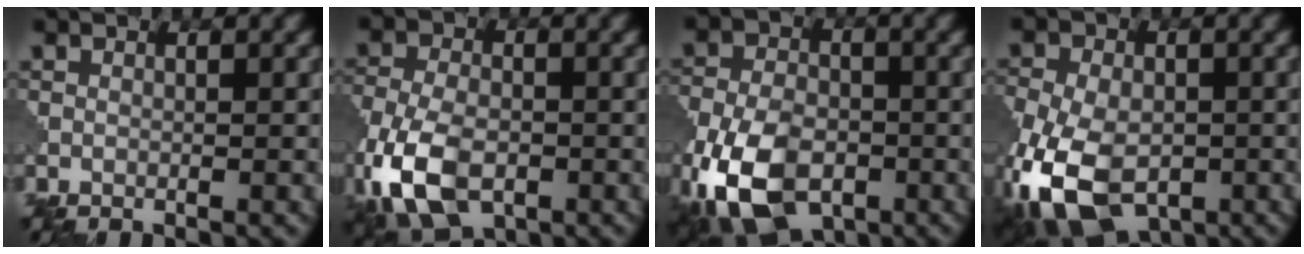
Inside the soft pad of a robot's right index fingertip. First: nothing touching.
{"total": 9.6, "force": [-4.3, 5.3, 6.7], "torque": [-0.160, -0.021, -0.086]}
{"total": 12.3, "force": [-5.9, 7.0, 8.3], "torque": [-0.184, -0.026, -0.114]}
{"total": 13.6, "force": [-6.0, 8.2, 9.1], "torque": [-0.185, -0.033, -0.108]}